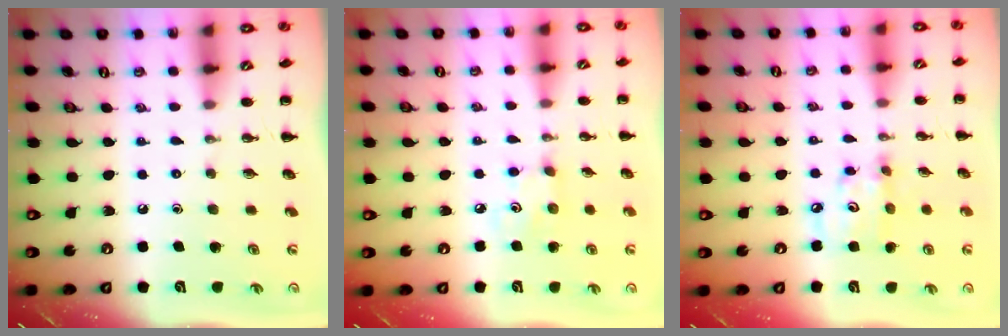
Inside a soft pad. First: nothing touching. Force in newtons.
{"total": 3.1, "press": 3.0, "slide": 0.7}
{"total": 6.4, "press": 6.3, "slide": 1.1}